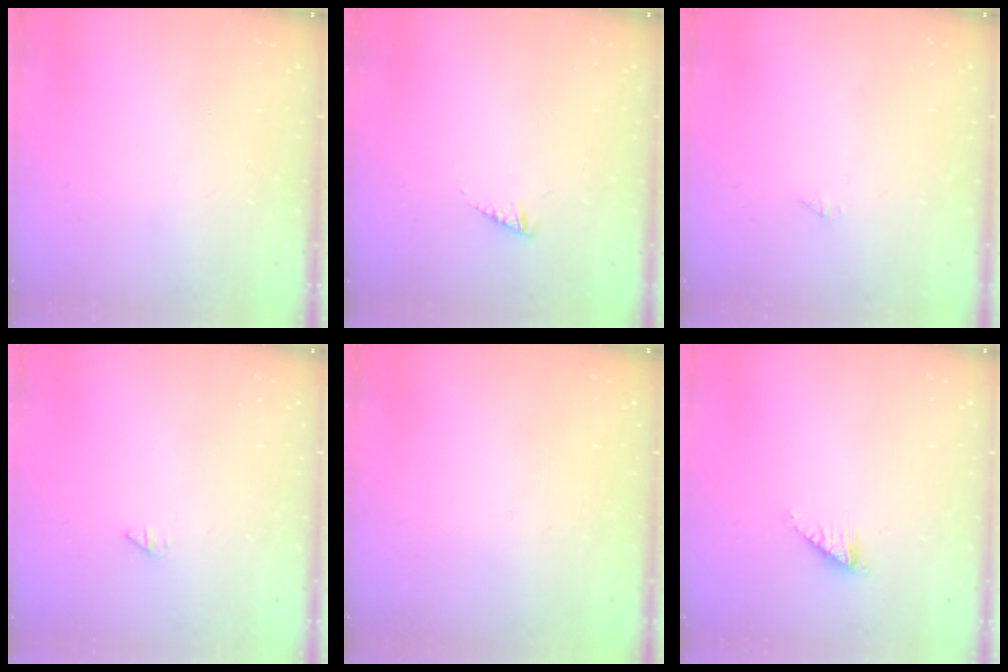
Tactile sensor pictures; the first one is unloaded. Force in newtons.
{"total": 1.6, "press": 1.6, "slide": 0.3}
{"total": 0.0}
{"total": 0.0}
{"total": 0.0}
{"total": 2.2, "press": 2.2, "slide": 0.3}